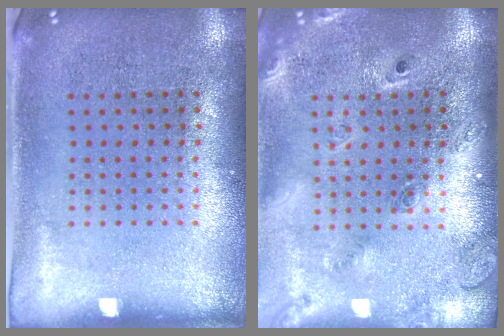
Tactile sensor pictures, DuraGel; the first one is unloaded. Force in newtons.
{"total": 2.4, "press": 1.7, "slide": 1.7}